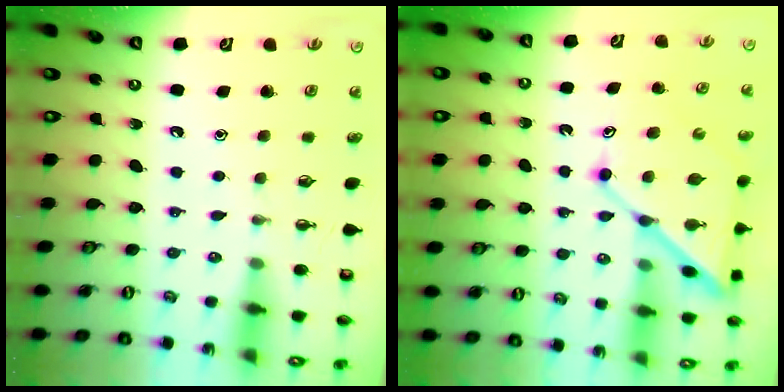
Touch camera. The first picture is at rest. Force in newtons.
{"total": 14.1, "press": 14.1, "slide": 1.1}